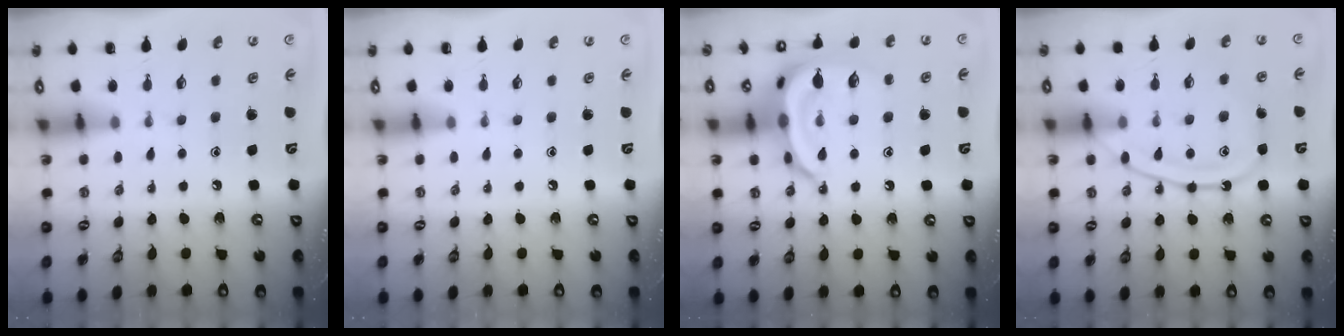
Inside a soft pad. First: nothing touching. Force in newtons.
{"total": 0.0}
{"total": 18.7, "press": 18.7, "slide": 0.3}
{"total": 12.0, "press": 12.0, "slide": 1.1}